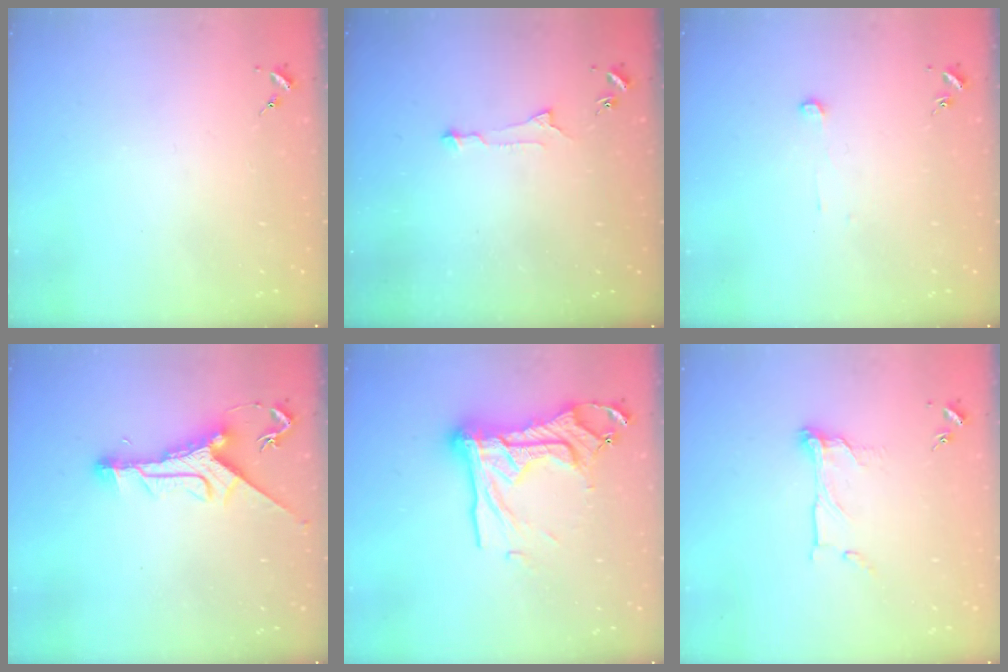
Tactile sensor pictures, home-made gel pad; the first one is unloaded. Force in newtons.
{"total": 5.1, "press": 5.1, "slide": 0.3}
{"total": 3.2, "press": 3.2, "slide": 0.1}
{"total": 10.4, "press": 10.4, "slide": 0.8}
{"total": 21.6, "press": 21.5, "slide": 1.9}
{"total": 9.4, "press": 9.4, "slide": 0.3}